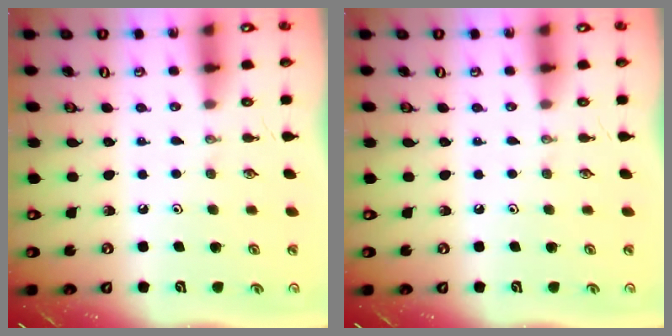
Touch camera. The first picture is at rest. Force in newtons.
{"total": 0.0}